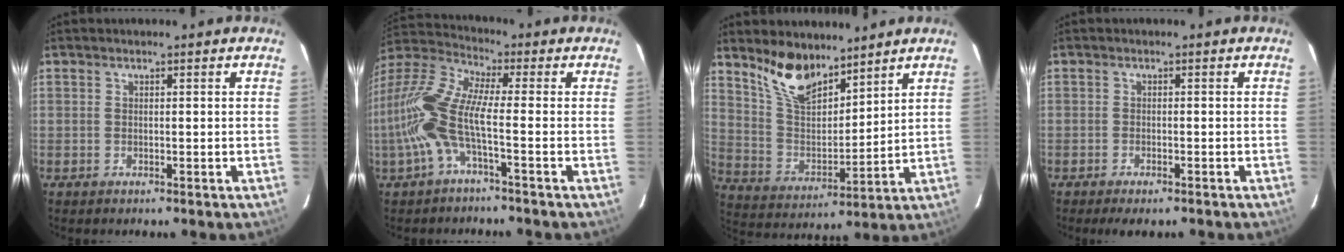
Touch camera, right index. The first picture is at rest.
{"total": 12.9, "force": [-3.4, 2.9, 12.1], "torque": [-0.249, 0.002, -0.076]}
{"total": 12.0, "force": [9.2, 4.8, 5.9], "torque": [-0.119, 0.006, 0.185]}
{"total": 3.7, "force": [-2.9, 1.1, 2.0], "torque": [-0.050, -0.014, -0.049]}